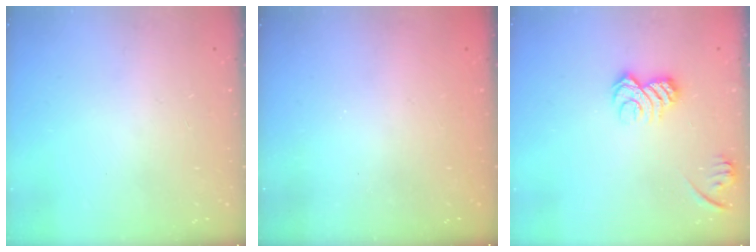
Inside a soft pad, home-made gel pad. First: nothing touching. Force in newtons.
{"total": 2.2, "press": 2.1, "slide": 0.8}
{"total": 10.4, "press": 10.4, "slide": 0.3}